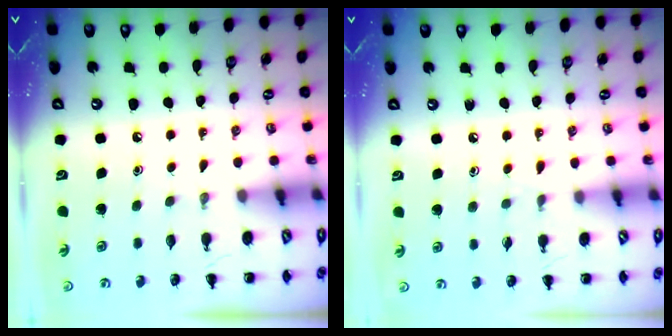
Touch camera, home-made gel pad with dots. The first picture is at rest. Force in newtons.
{"total": 4.7, "press": 4.3, "slide": 1.8}